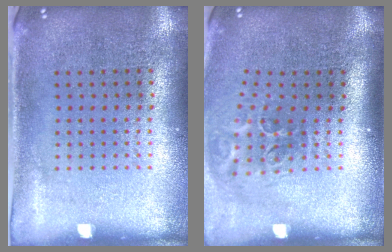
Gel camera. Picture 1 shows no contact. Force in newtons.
{"total": 2.0, "press": 1.2, "slide": 1.6}